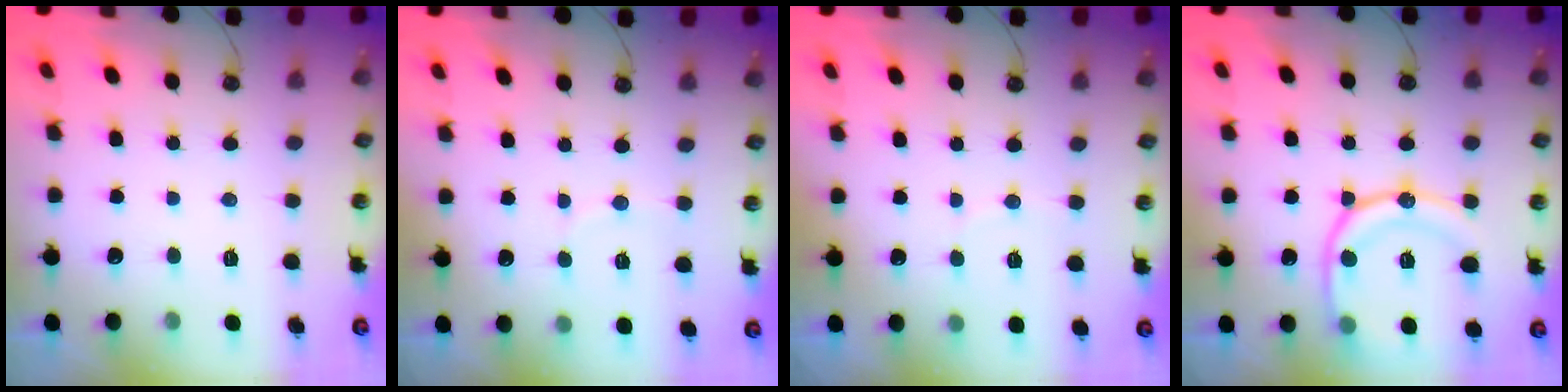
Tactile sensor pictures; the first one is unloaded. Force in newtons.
{"total": 4.5, "press": 4.4, "slide": 0.9}
{"total": 3.5, "press": 3.5, "slide": 0.4}
{"total": 16.4, "press": 16.3, "slide": 1.9}